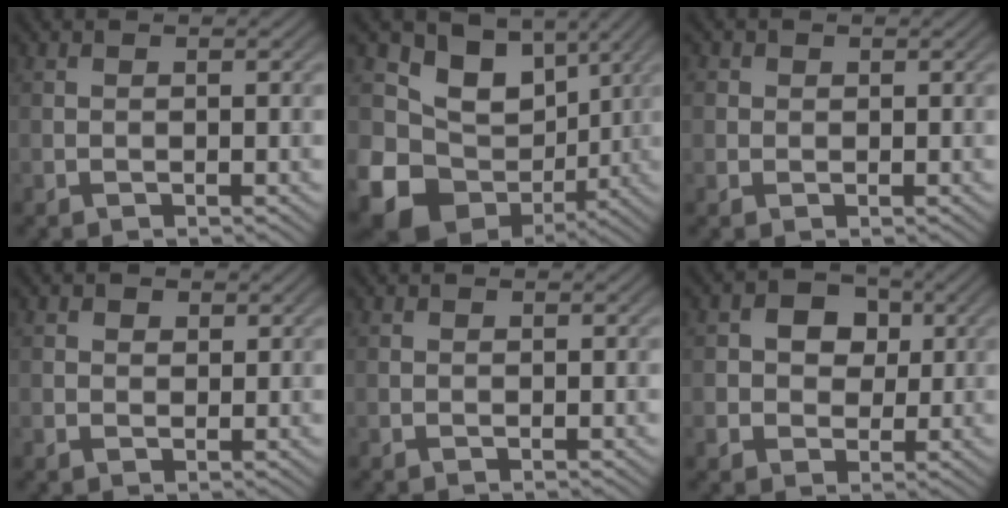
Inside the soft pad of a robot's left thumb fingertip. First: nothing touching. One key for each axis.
{"total": 16.0, "fx": 0.7, "fy": 13.3, "fz": 8.9, "tx": -0.194, "ty": -0.022, "tz": 0.026}
{"total": 1.7, "fx": 0.5, "fy": 1.6, "fz": 0.4, "tx": -0.008, "ty": -0.002, "tz": 0.004}
{"total": 1.6, "fx": 0.7, "fy": 1.3, "fz": 0.5, "tx": -0.010, "ty": -0.003, "tz": 0.012}
{"total": 0.0}
{"total": 5.2, "fx": 0.8, "fy": 4.5, "fz": 2.4, "tx": -0.053, "ty": 0.007, "tz": 0.000}